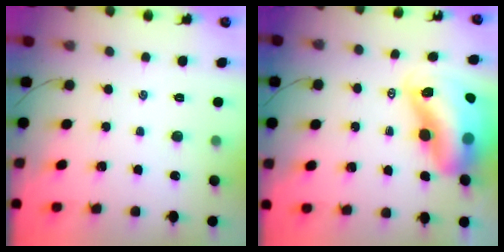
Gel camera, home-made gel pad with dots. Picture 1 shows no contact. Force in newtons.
{"total": 17.5, "press": 16.9, "slide": 4.7}